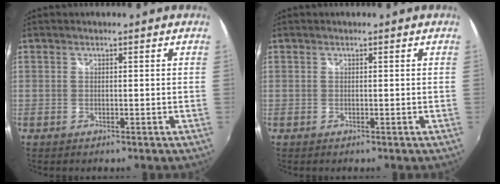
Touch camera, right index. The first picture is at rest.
{"total": 0.0}